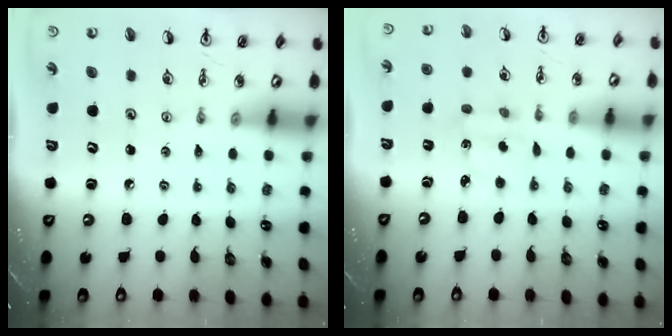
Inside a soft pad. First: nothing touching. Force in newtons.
{"total": 2.1, "press": 2.1, "slide": 0.6}